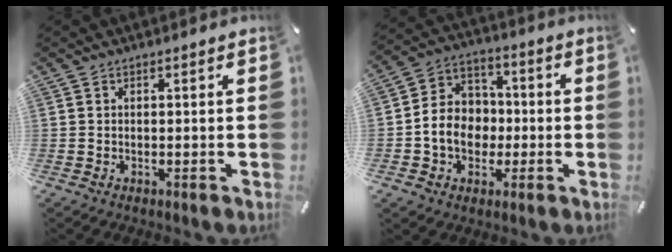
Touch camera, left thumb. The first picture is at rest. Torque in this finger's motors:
{"motor_torque": [1.25, 1.99, 0.70, 0.00, 0.10]}